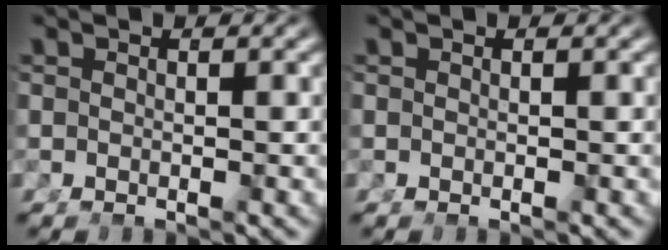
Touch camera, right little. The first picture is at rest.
{"total": 0.0}